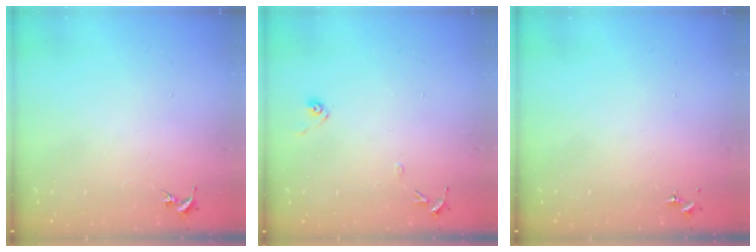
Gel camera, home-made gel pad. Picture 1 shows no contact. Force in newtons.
{"total": 7.3, "press": 7.3, "slide": 0.5}
{"total": 0.0}